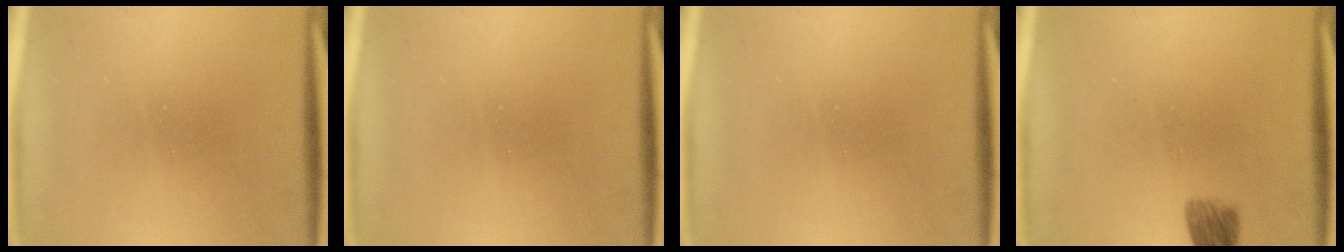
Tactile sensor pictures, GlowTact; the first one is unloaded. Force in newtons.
{"total": 0.0}
{"total": 0.0}
{"total": 4.5}